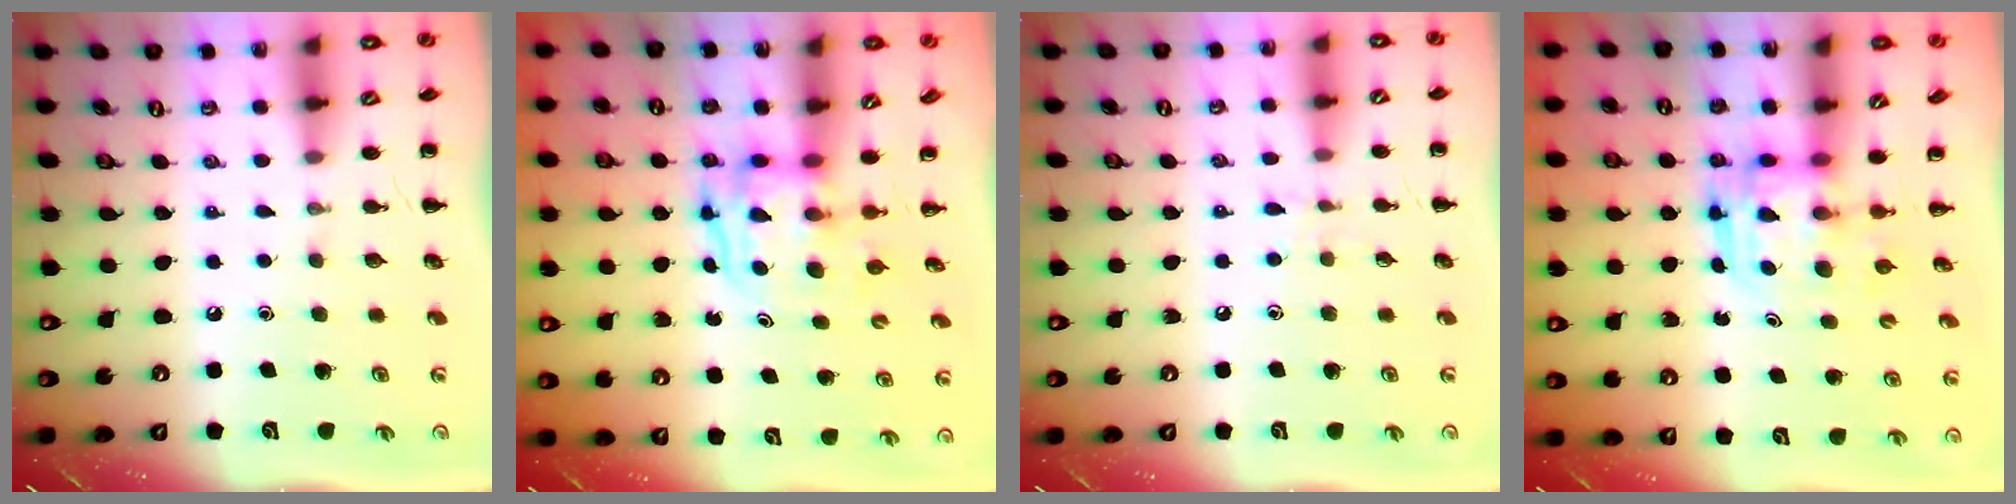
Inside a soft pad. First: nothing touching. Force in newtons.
{"total": 4.0, "press": 4.0, "slide": 0.4}
{"total": 4.8, "press": 4.4, "slide": 1.9}
{"total": 3.2, "press": 3.2, "slide": 0.3}